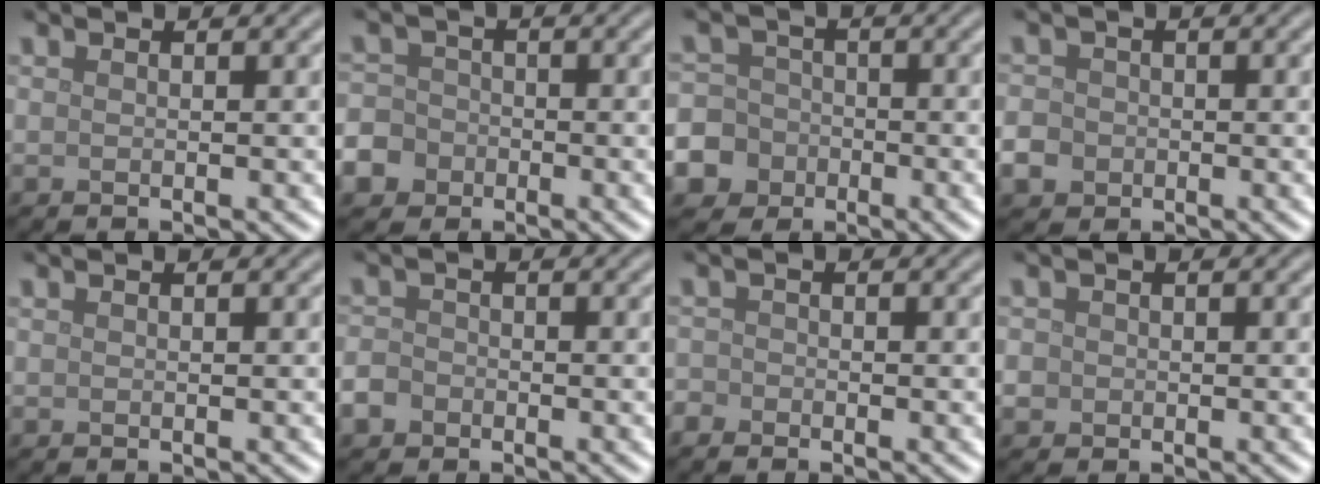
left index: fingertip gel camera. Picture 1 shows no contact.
{"total": 6.9, "force": [-3.6, 5.7, 1.6], "torque": [-0.043, -0.015, -0.082]}
{"total": 9.9, "force": [-4.5, 8.6, 1.9], "torque": [-0.058, -0.023, -0.109]}
{"total": 3.5, "force": [-1.4, 3.0, 1.1], "torque": [-0.015, -0.005, -0.034]}
{"total": 0.0}
{"total": 1.9, "force": [-1.1, 1.4, 0.6], "torque": [-0.010, 0.000, -0.026]}
{"total": 1.0, "force": [-0.8, 0.5, 0.0], "torque": [0.004, 0.001, -0.020]}
{"total": 2.1, "force": [-0.2, 2.0, 0.6], "torque": [-0.003, 0.005, -0.010]}